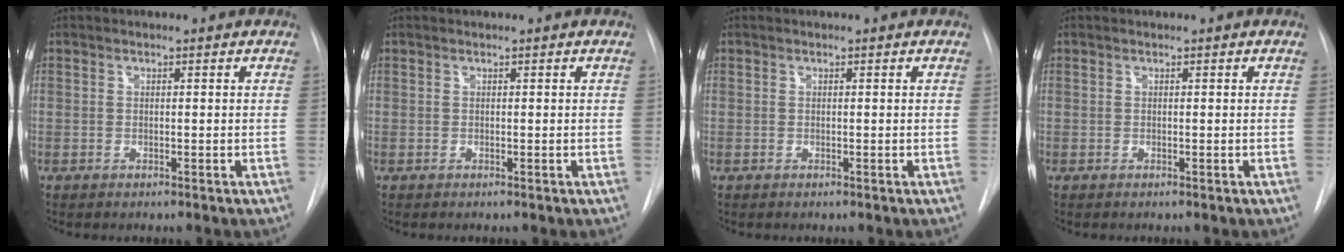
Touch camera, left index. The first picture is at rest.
{"total": 0.0}
{"total": 0.0}
{"total": 0.0}